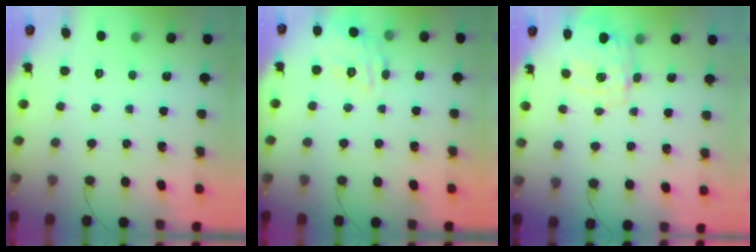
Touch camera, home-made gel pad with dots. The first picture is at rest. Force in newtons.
{"total": 13.1, "press": 13.1, "slide": 0.5}
{"total": 2.7, "press": 2.6, "slide": 0.9}